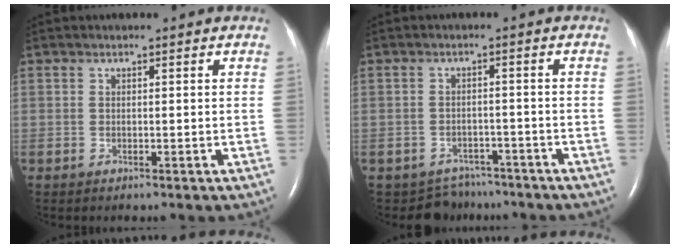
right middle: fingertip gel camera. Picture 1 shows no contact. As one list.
[{"total": 5.1, "force": [-4.4, 2.3, -1.2], "torque": [0.017, 0.017, -0.063]}]